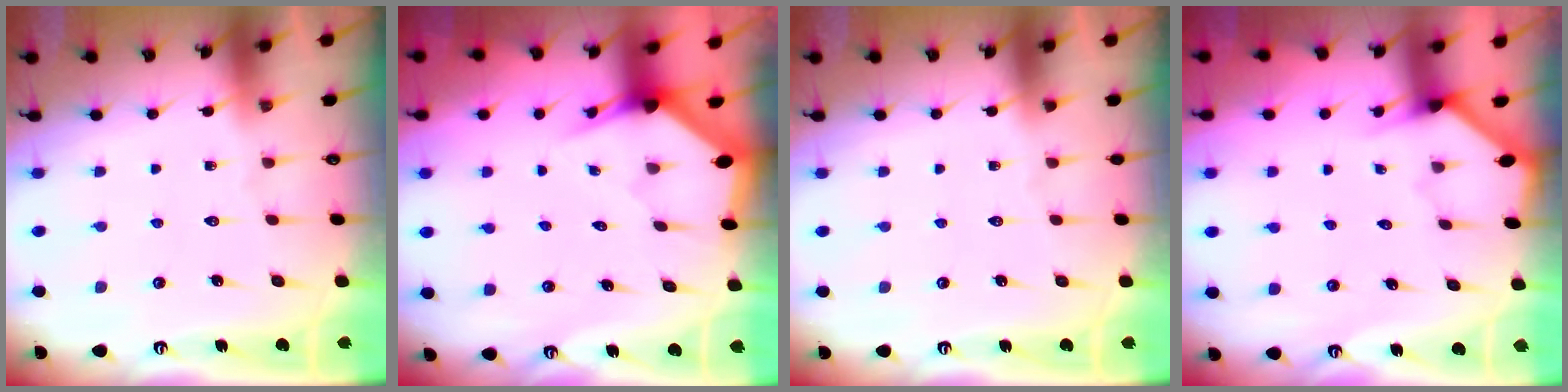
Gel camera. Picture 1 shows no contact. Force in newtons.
{"total": 3.0, "press": 3.0, "slide": 0.2}
{"total": 0.0}
{"total": 2.4, "press": 2.3, "slide": 0.3}